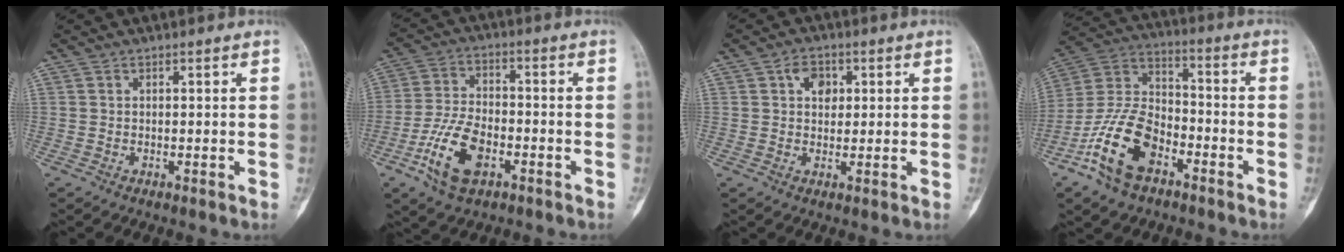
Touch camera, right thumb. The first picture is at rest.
{"total": 11.8, "force": [-5.0, 6.3, 8.6], "torque": [-0.172, 0.020, -0.093]}
{"total": 4.5, "force": [1.3, 3.3, 2.7], "torque": [-0.023, -0.001, 0.019]}
{"total": 15.9, "force": [-7.9, 9.1, 10.5], "torque": [-0.204, 0.052, -0.155]}